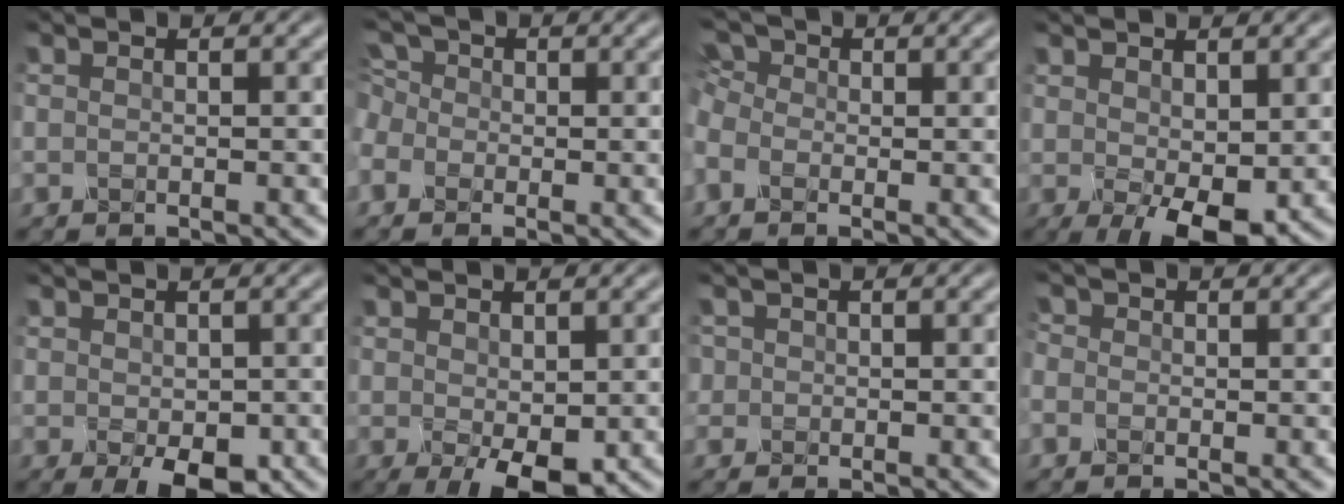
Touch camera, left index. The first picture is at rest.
{"total": 3.7, "force": [0.3, 3.3, 1.6], "torque": [-0.044, 0.020, -0.018]}
{"total": 3.6, "force": [-0.2, 3.0, 2.0], "torque": [-0.066, 0.012, -0.014]}
{"total": 4.5, "force": [0.0, 2.2, 3.9], "torque": [-0.078, -0.012, 0.008]}
{"total": 3.3, "force": [-1.2, 1.7, 2.5], "torque": [-0.041, -0.012, -0.010]}
{"total": 3.4, "force": [-0.3, 1.7, 2.9], "torque": [-0.055, -0.009, 0.005]}
{"total": 1.0, "force": [0.2, 1.0, -0.1], "torque": [0.000, -0.003, 0.003]}
{"total": 1.4, "force": [0.1, 1.4, 0.2], "torque": [-0.009, 0.002, -0.007]}